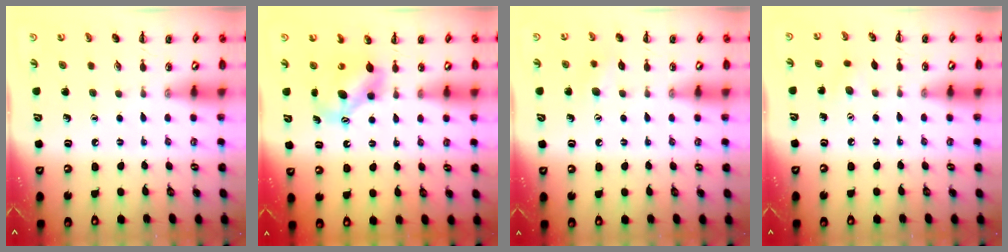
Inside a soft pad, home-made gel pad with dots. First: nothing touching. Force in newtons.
{"total": 7.7, "press": 7.7, "slide": 0.6}
{"total": 5.9, "press": 5.7, "slide": 1.4}
{"total": 4.1, "press": 4.0, "slide": 1.0}